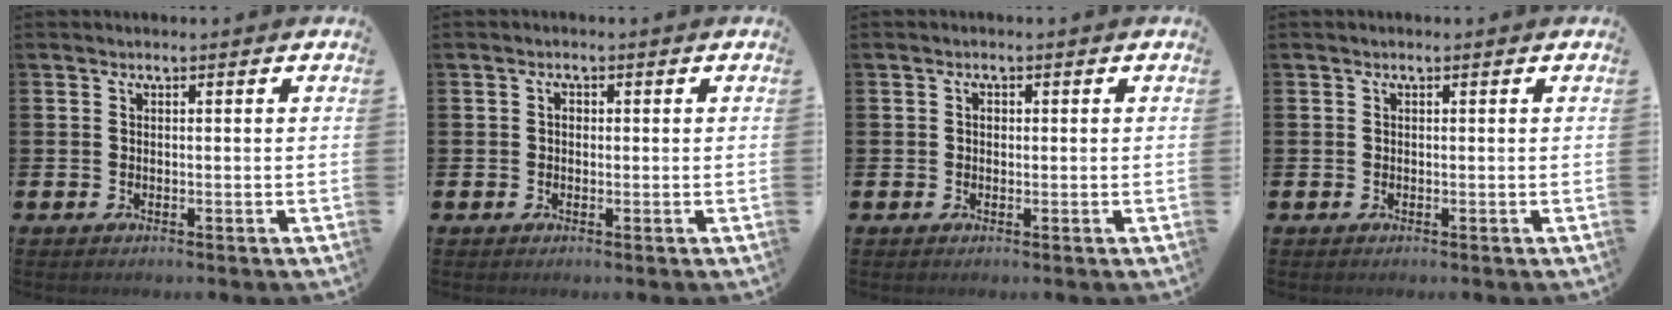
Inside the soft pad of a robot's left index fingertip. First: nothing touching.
{"total": 1.1, "force": [-0.1, 0.8, 0.6], "torque": [-0.003, 0.003, -0.004]}
{"total": 0.8, "force": [0.0, 0.7, 0.5], "torque": [0.000, 0.003, -0.003]}
{"total": 0.0}